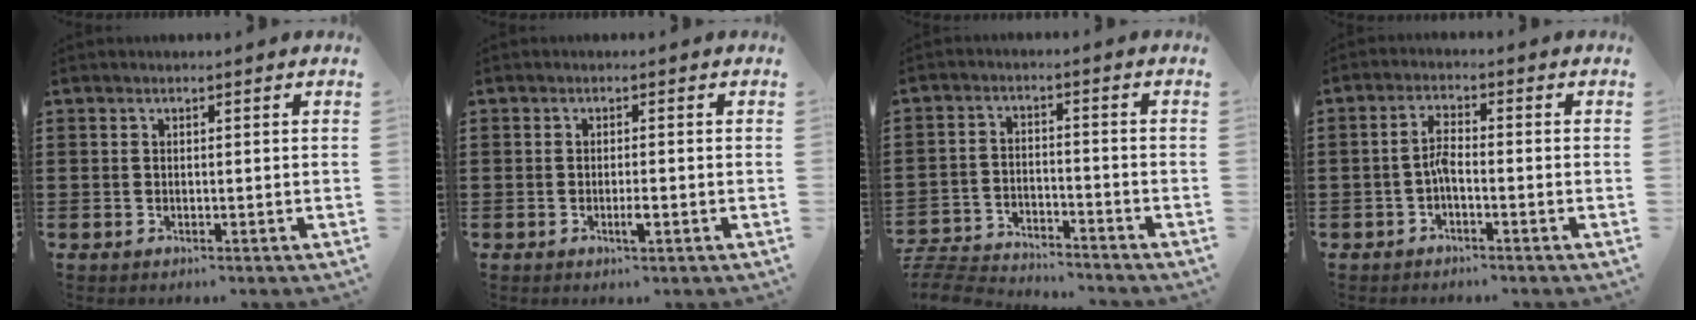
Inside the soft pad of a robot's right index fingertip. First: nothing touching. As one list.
[{"total": 2.1, "force": [-0.8, 0.3, 1.9], "torque": [-0.041, -0.005, -0.016]}, {"total": 5.3, "force": [-5.2, 0.4, 0.4], "torque": [-0.027, -0.001, -0.112]}, {"total": 2.9, "force": [-1.1, 0.8, 2.5], "torque": [-0.056, 0.004, -0.025]}]